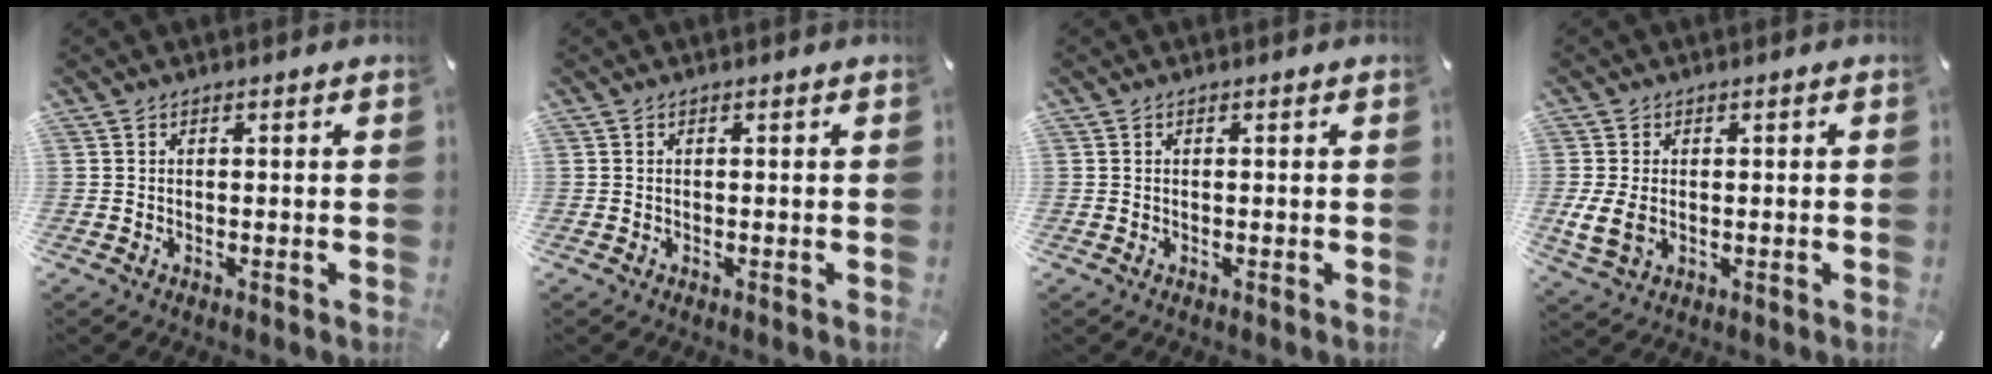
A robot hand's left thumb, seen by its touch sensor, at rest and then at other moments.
{"total": 0.0}
{"total": 0.0}
{"total": 5.7, "force": [-0.6, 4.0, 4.1], "torque": [-0.089, -0.004, -0.014]}